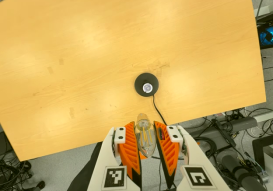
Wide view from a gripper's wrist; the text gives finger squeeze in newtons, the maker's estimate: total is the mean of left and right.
{"total": 13.9, "left": 14.5, "right": 13.3}